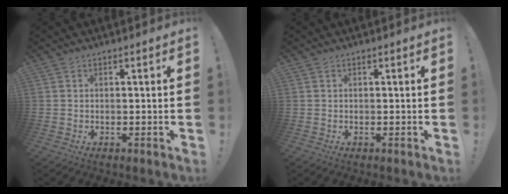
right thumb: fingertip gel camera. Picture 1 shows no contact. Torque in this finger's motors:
{"motor_torque": [-0.13, 0.11, -0.03, 0.05, 0.00]}